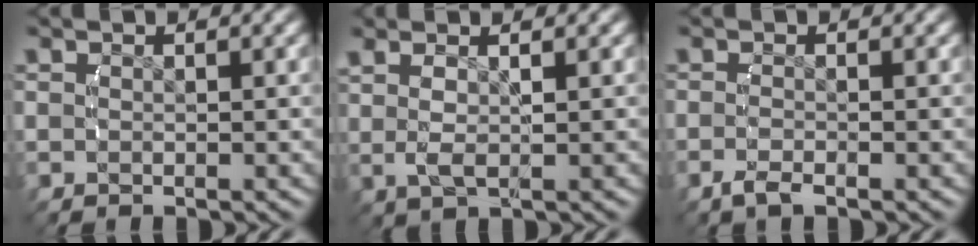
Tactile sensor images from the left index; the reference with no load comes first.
{"total": 2.7, "force": [0.9, 0.4, 2.5], "torque": [-0.050, 0.004, 0.022]}
{"total": 1.5, "force": [-1.2, 0.0, 0.9], "torque": [-0.025, -0.004, -0.020]}